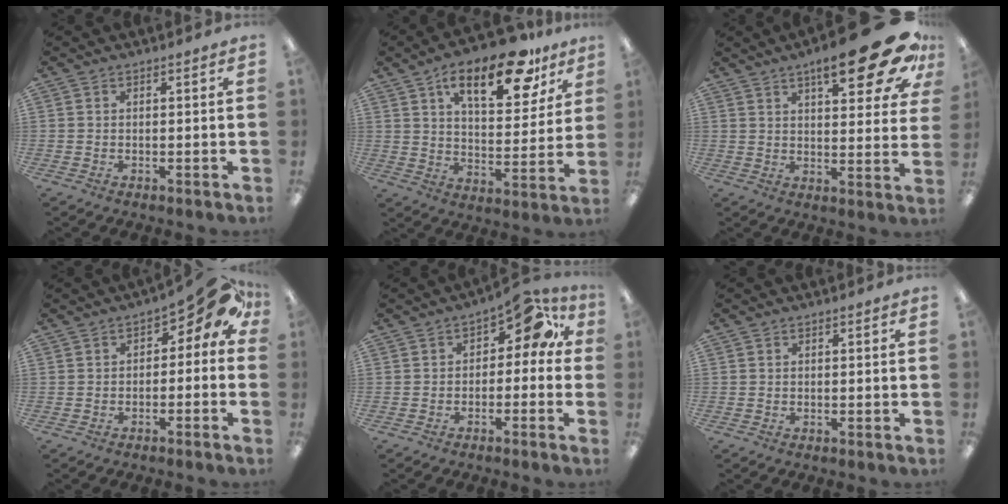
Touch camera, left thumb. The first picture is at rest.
{"total": 19.4, "force": [11.8, 8.3, 13.0], "torque": [-0.177, -0.058, 0.188]}
{"total": 19.6, "force": [10.9, 6.3, 15.0], "torque": [-0.202, -0.057, 0.167]}
{"total": 7.2, "force": [2.3, 3.6, 5.7], "torque": [-0.076, -0.007, 0.038]}
{"total": 7.6, "force": [2.5, 4.3, 5.8], "torque": [-0.075, -0.009, 0.039]}
{"total": 0.0}